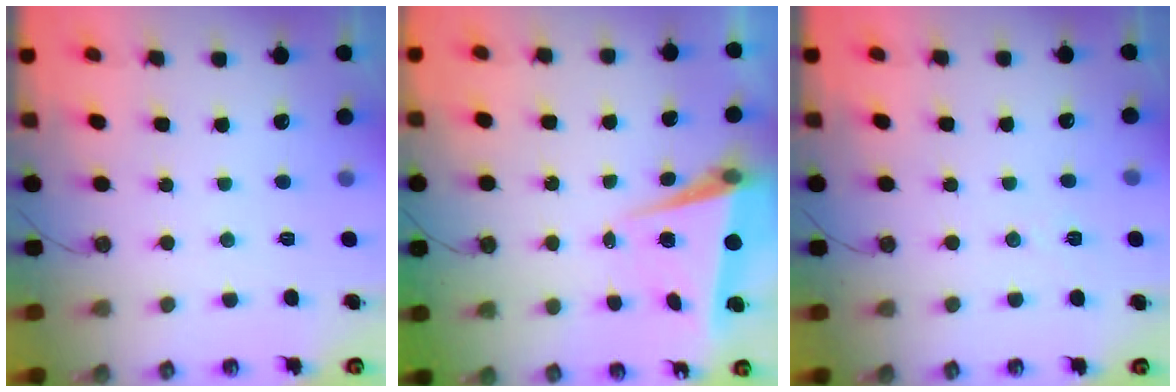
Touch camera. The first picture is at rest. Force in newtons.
{"total": 6.7, "press": 6.4, "slide": 1.7}
{"total": 6.7, "press": 5.0, "slide": 4.5}